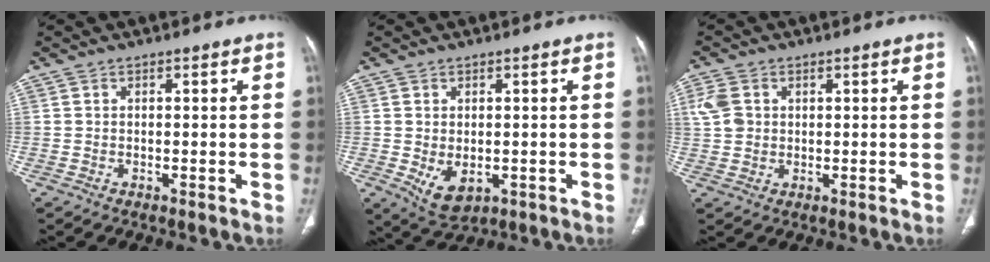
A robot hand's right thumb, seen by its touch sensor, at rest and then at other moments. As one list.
[{"total": 5.6, "force": [-1.0, 3.6, 4.1], "torque": [-0.064, -0.010, 0.001]}, {"total": 4.7, "force": [1.2, 3.7, 2.6], "torque": [-0.052, 0.001, 0.027]}]